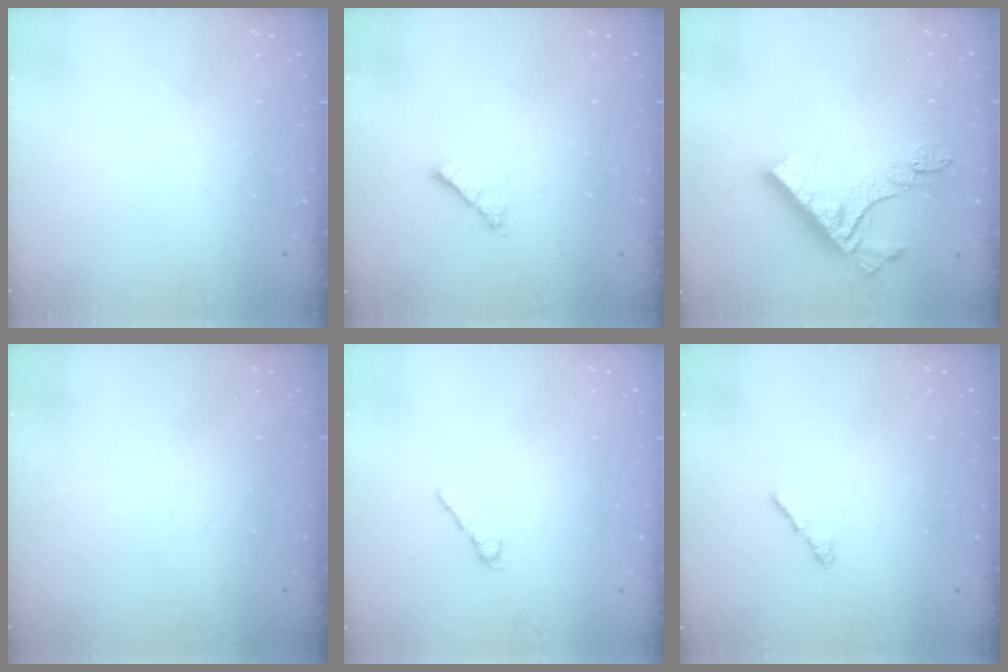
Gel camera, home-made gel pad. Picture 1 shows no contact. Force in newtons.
{"total": 2.0, "press": 1.9, "slide": 0.5}
{"total": 12.8, "press": 12.7, "slide": 1.3}
{"total": 0.0}
{"total": 2.2, "press": 2.2, "slide": 0.4}
{"total": 1.2, "press": 1.1, "slide": 0.5}